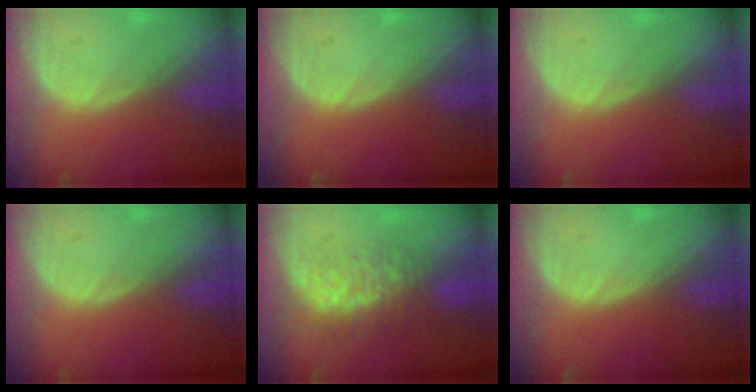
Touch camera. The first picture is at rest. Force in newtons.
{"total": 0.0}
{"total": 0.0}
{"total": 0.0}
{"total": 7.9, "press": 7.4, "slide": 2.6}
{"total": 0.0}